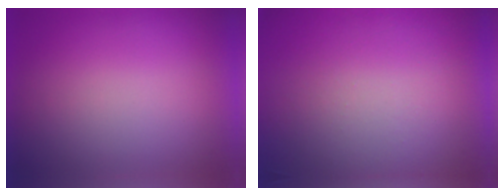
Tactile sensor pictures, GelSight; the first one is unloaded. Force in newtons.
{"total": 7.3}